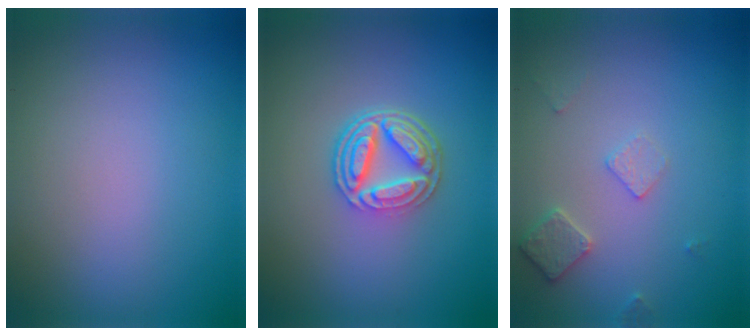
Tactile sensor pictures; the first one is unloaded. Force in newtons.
{"total": 5.1, "press": 3.9, "slide": 3.4}
{"total": 2.1, "press": 2.1, "slide": 0.3}